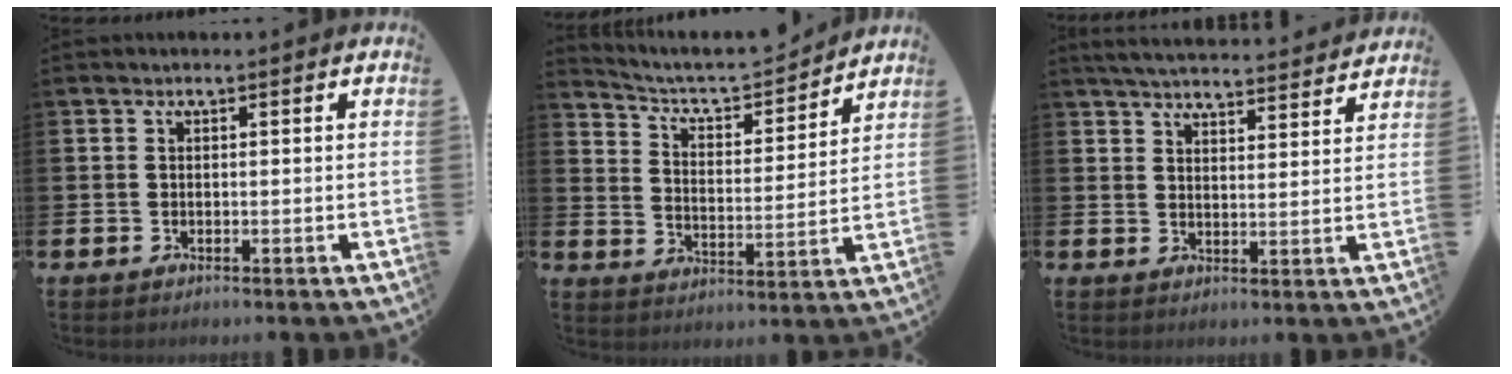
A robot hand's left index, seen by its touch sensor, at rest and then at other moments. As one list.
[{"total": 6.5, "force": [6.1, 1.6, 1.7], "torque": [-0.064, -0.047, 0.100]}, {"total": 5.2, "force": [5.1, 0.4, 0.6], "torque": [-0.029, -0.035, 0.091]}]